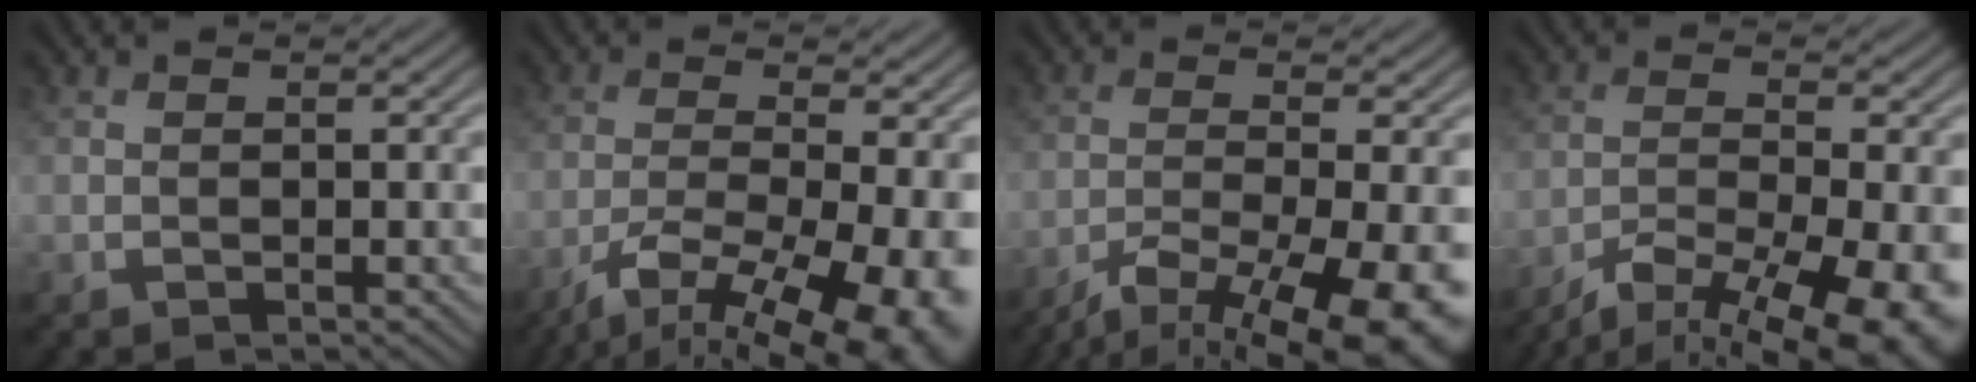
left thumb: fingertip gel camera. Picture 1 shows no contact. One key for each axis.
{"total": 14.8, "fx": -8.4, "fy": 4.4, "fz": 11.3, "tx": -0.202, "ty": -0.026, "tz": -0.126}
{"total": 13.6, "fx": -9.1, "fy": 3.3, "fz": 9.6, "tx": -0.178, "ty": -0.036, "tz": -0.128}
{"total": 14.1, "fx": -10.1, "fy": 4.0, "fz": 9.0, "tx": -0.170, "ty": -0.040, "tz": -0.145}